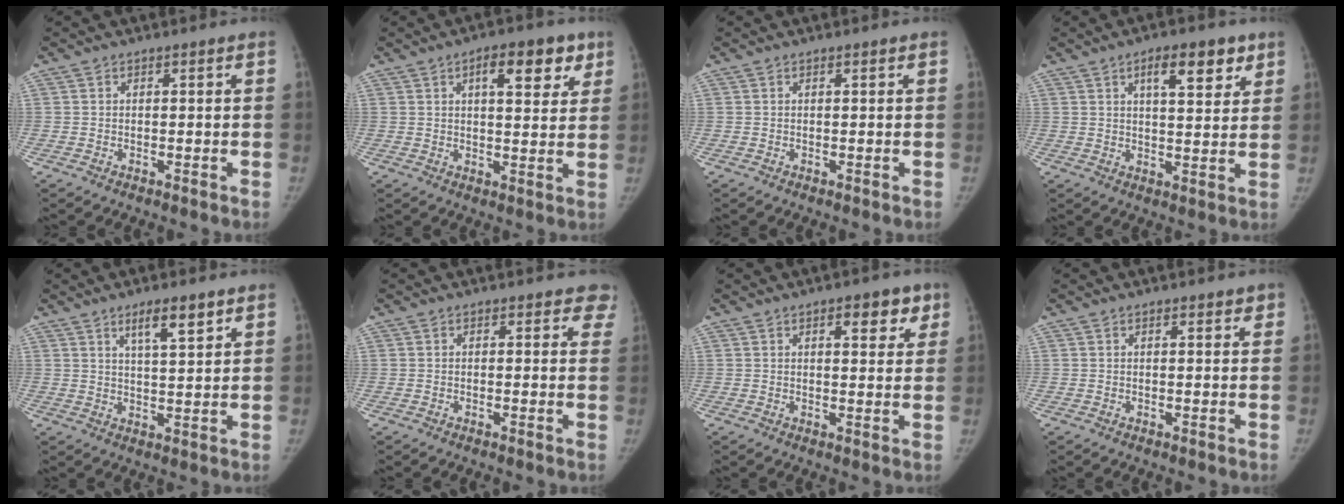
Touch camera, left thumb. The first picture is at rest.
{"total": 9.4, "force": [4.6, 4.0, 7.2], "torque": [-0.071, -0.012, 0.061]}
{"total": 0.0}
{"total": 8.7, "force": [4.7, 3.3, 6.5], "torque": [-0.074, -0.020, 0.069]}
{"total": 6.3, "force": [3.9, 1.4, 4.7], "torque": [-0.069, -0.027, 0.066]}
{"total": 3.3, "force": [2.6, 1.8, 0.7], "torque": [0.029, -0.009, 0.009]}
{"total": 6.1, "force": [3.2, 2.7, 4.4], "torque": [-0.030, -0.011, 0.037]}
{"total": 1.7, "force": [1.2, 0.7, 1.0], "torque": [-0.005, -0.004, 0.012]}